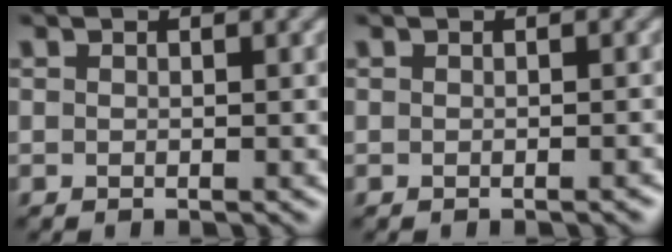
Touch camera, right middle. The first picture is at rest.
{"total": 0.6, "force": [-0.4, 0.1, 0.4], "torque": [-0.003, 0.002, -0.005]}